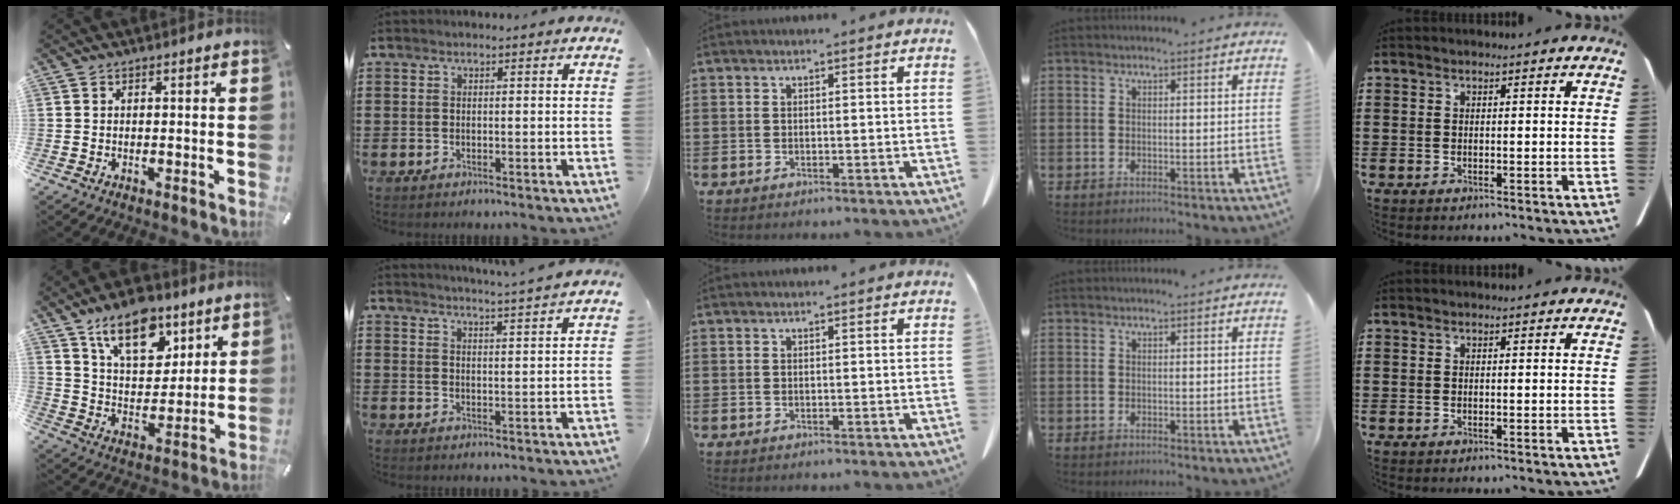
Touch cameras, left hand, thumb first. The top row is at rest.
{"thumb": {"total": 15.1, "force": [9.4, 8.7, 8.1], "torque": [-0.124, -0.043, 0.168]}, "index": {"total": 3.4, "force": [3.2, -0.9, 0.5], "torque": [-0.019, -0.017, 0.058]}}